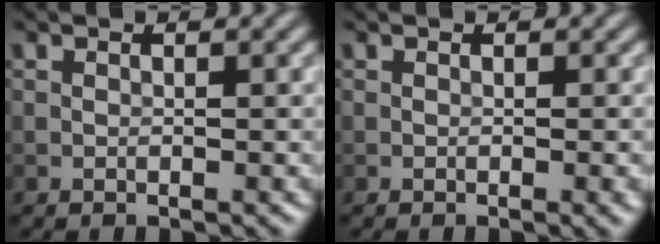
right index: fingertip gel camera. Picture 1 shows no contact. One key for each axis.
{"total": 0.9, "fx": -0.2, "fy": 0.1, "fz": 0.9, "tx": -0.012, "ty": -0.002, "tz": -0.003}